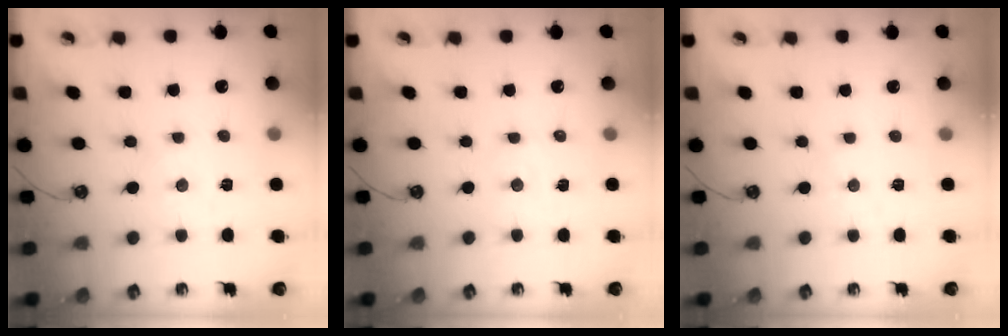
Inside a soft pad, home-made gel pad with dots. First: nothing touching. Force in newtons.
{"total": 2.8, "press": 2.7, "slide": 0.4}
{"total": 1.9, "press": 1.9, "slide": 0.5}